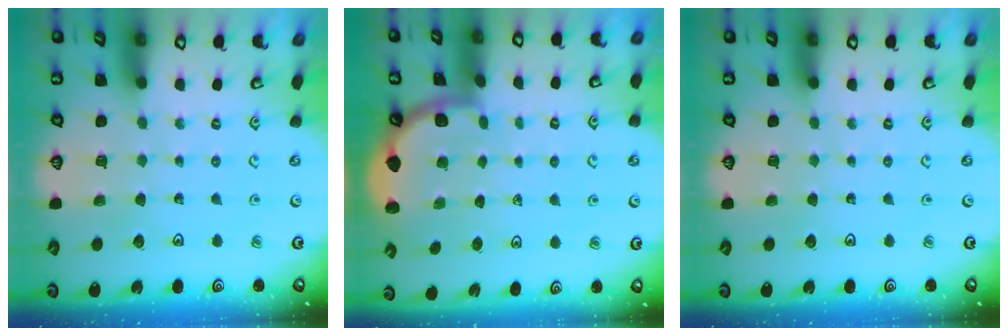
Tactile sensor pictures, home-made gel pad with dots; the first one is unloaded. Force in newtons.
{"total": 1.9, "press": 1.9, "slide": 0.0}
{"total": 0.0}